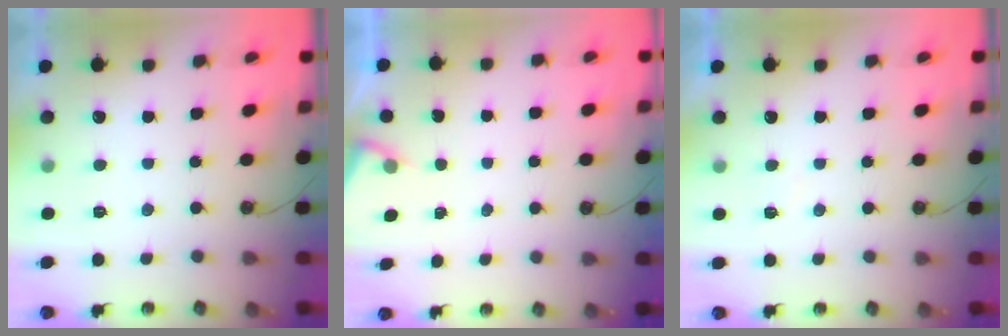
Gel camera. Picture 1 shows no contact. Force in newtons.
{"total": 2.3, "press": 2.3, "slide": 0.4}
{"total": 3.4, "press": 3.3, "slide": 0.5}